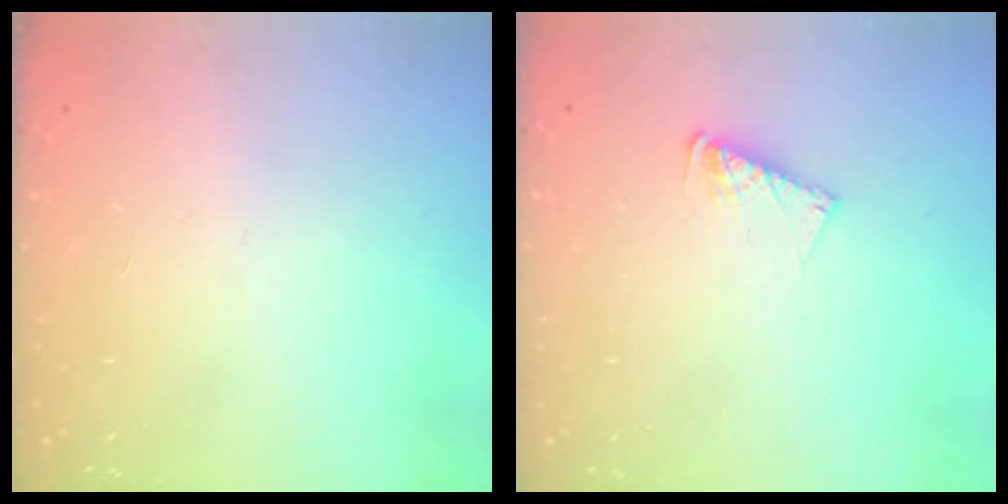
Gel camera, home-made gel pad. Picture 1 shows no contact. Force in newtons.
{"total": 5.4, "press": 5.4, "slide": 0.4}